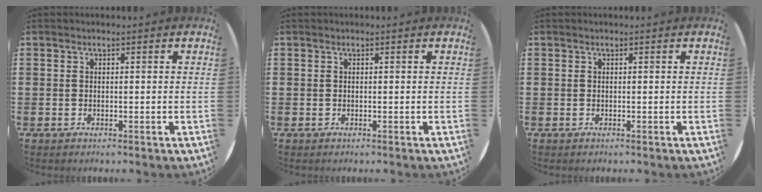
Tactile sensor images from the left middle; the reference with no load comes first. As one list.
[{"total": 0.0}, {"total": 0.0}]